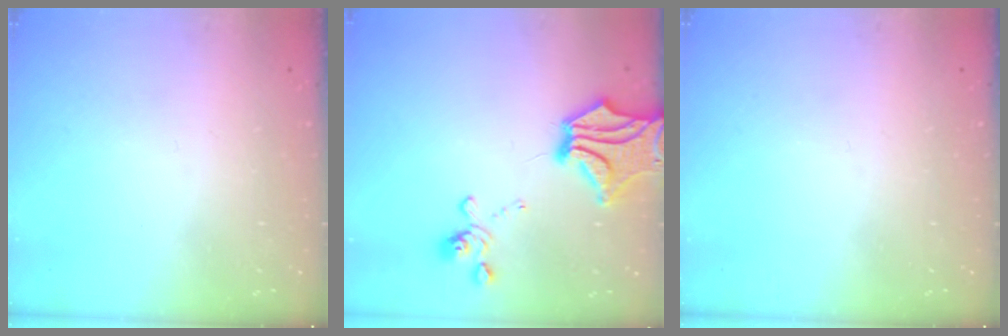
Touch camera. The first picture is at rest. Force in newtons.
{"total": 7.0, "press": 5.8, "slide": 3.8}
{"total": 0.0}